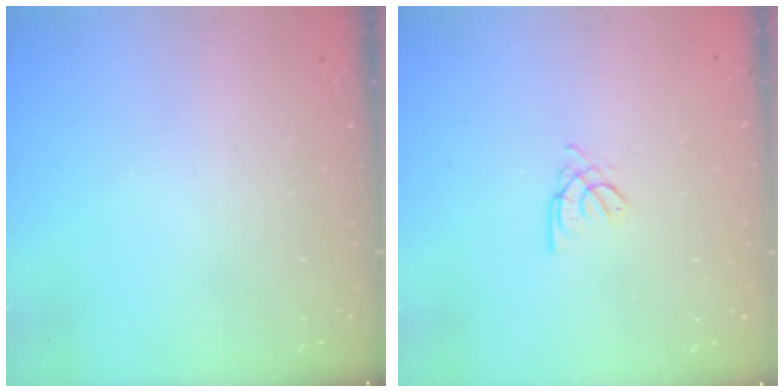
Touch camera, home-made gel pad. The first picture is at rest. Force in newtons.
{"total": 2.3, "press": 2.3, "slide": 0.5}